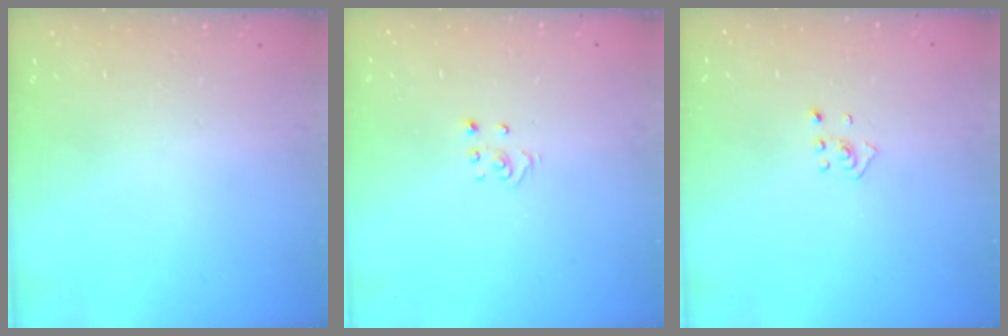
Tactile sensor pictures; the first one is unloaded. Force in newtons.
{"total": 2.8, "press": 2.8, "slide": 0.3}
{"total": 2.0, "press": 1.9, "slide": 0.8}